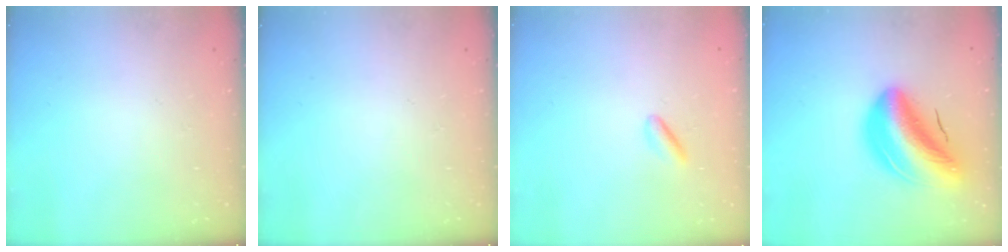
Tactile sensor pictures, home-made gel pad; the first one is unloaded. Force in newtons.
{"total": 0.0}
{"total": 2.6, "press": 2.5, "slide": 1.0}
{"total": 15.3, "press": 14.7, "slide": 4.2}